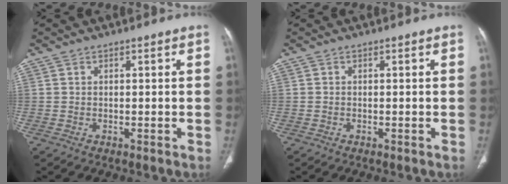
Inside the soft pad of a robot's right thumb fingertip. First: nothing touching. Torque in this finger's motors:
{"motor_torque": [0.53, 0.51, -0.02, -0.09, 0.02]}